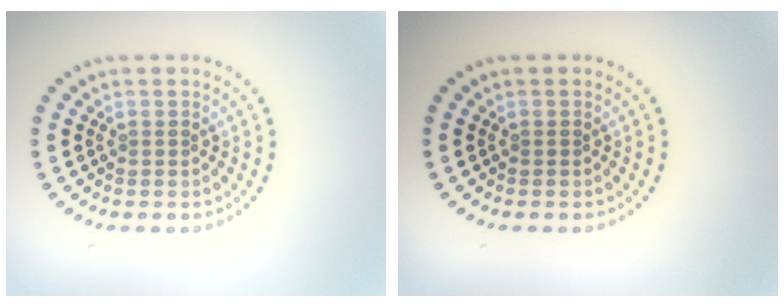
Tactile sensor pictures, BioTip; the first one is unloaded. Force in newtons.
{"total": 0.0}